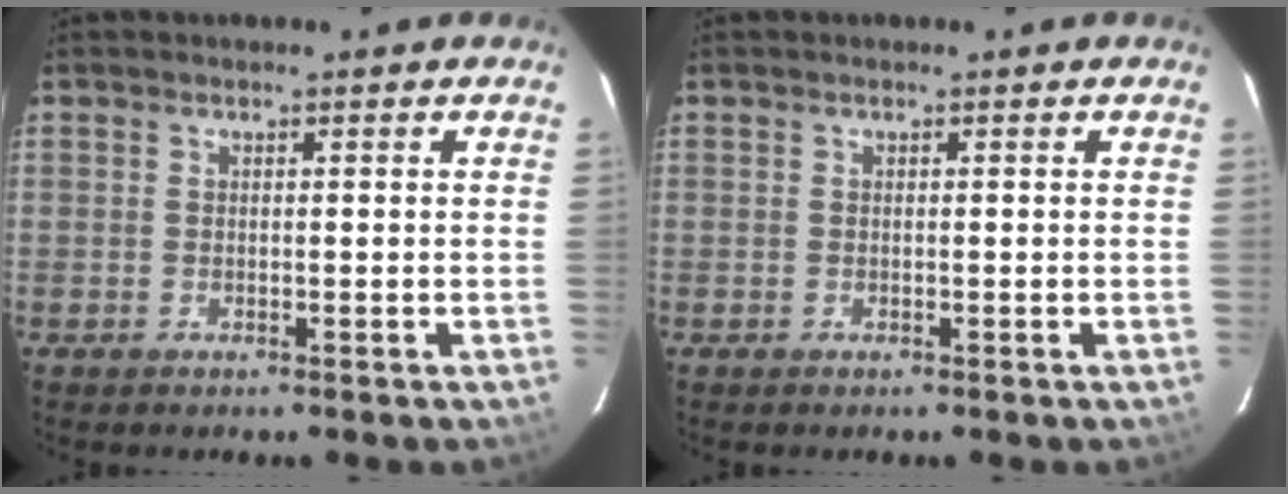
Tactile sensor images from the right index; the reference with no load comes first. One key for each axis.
{"total": 0.0}